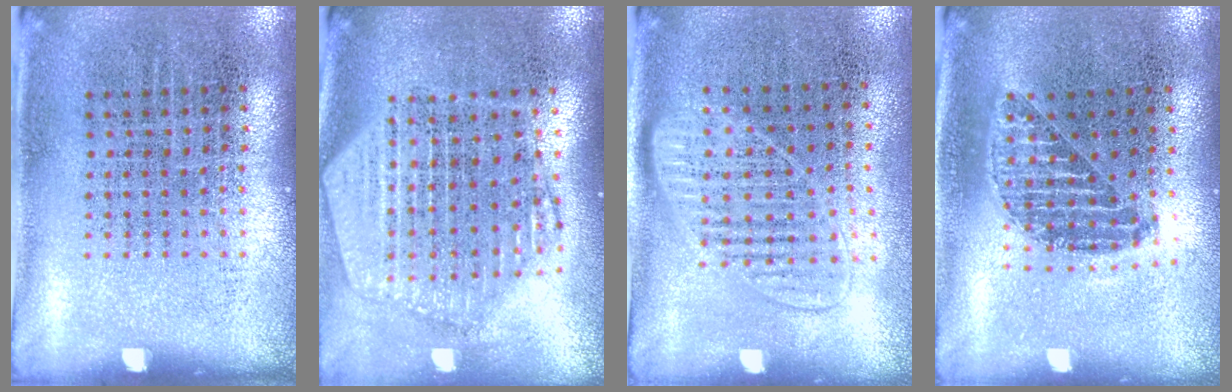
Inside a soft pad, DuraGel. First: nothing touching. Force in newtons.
{"total": 2.4, "press": 2.0, "slide": 1.2}
{"total": 1.4, "press": 1.3, "slide": 0.6}
{"total": 1.1, "press": 1.0, "slide": 0.5}